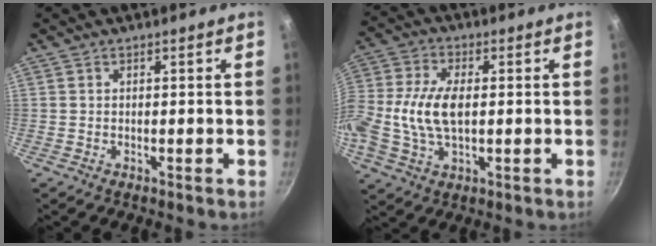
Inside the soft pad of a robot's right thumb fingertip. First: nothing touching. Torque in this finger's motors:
{"motor_torque": [0.35, 0.40, 0.74, -0.11, 0.35]}